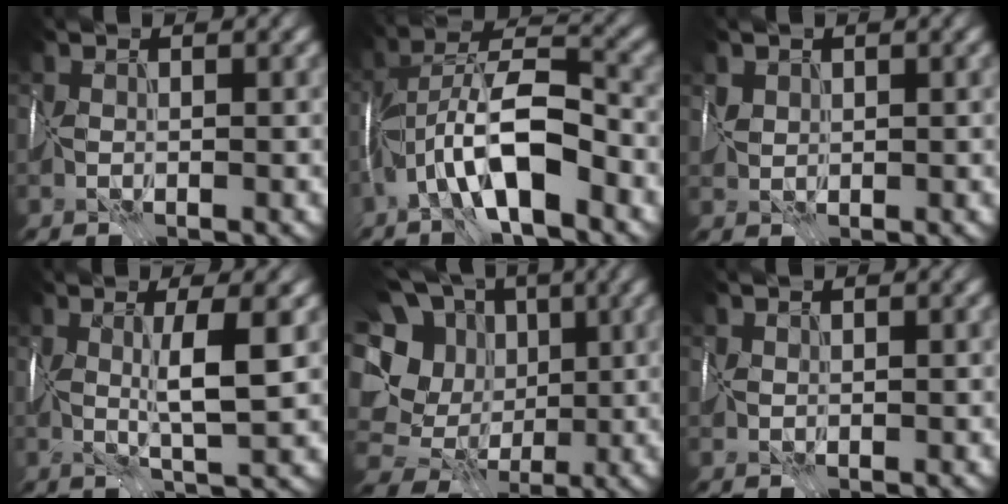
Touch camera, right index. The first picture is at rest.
{"total": 7.4, "force": [-4.1, 1.6, 5.9], "torque": [-0.093, 0.016, -0.079]}
{"total": 0.9, "force": [0.8, 0.4, -0.4], "torque": [0.013, -0.003, 0.015]}
{"total": 3.6, "force": [0.6, -0.5, 3.5], "torque": [-0.047, -0.009, 0.010]}
{"total": 11.9, "force": [1.0, 10.1, 6.2], "torque": [-0.126, -0.002, 0.012]}
{"total": 0.5, "force": [0.4, 0.2, -0.3], "torque": [0.009, 0.000, 0.007]}